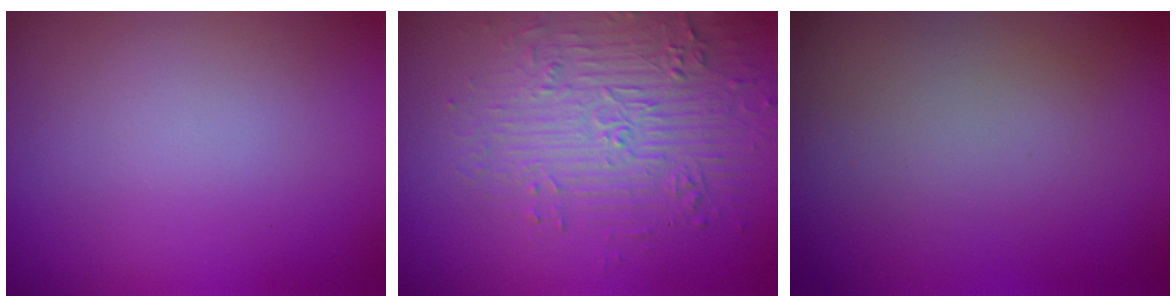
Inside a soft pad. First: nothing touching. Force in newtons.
{"total": 4.3, "press": 3.9, "slide": 1.7}
{"total": 0.0}